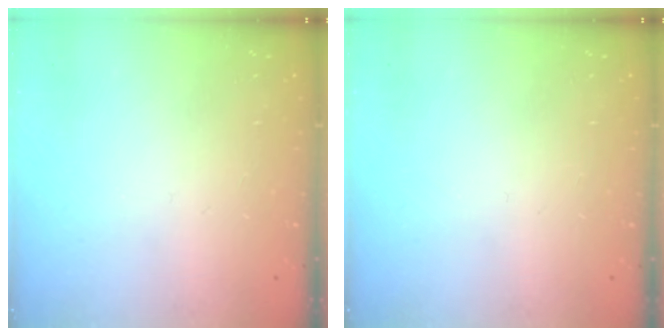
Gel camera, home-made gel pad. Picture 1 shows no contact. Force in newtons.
{"total": 0.0}